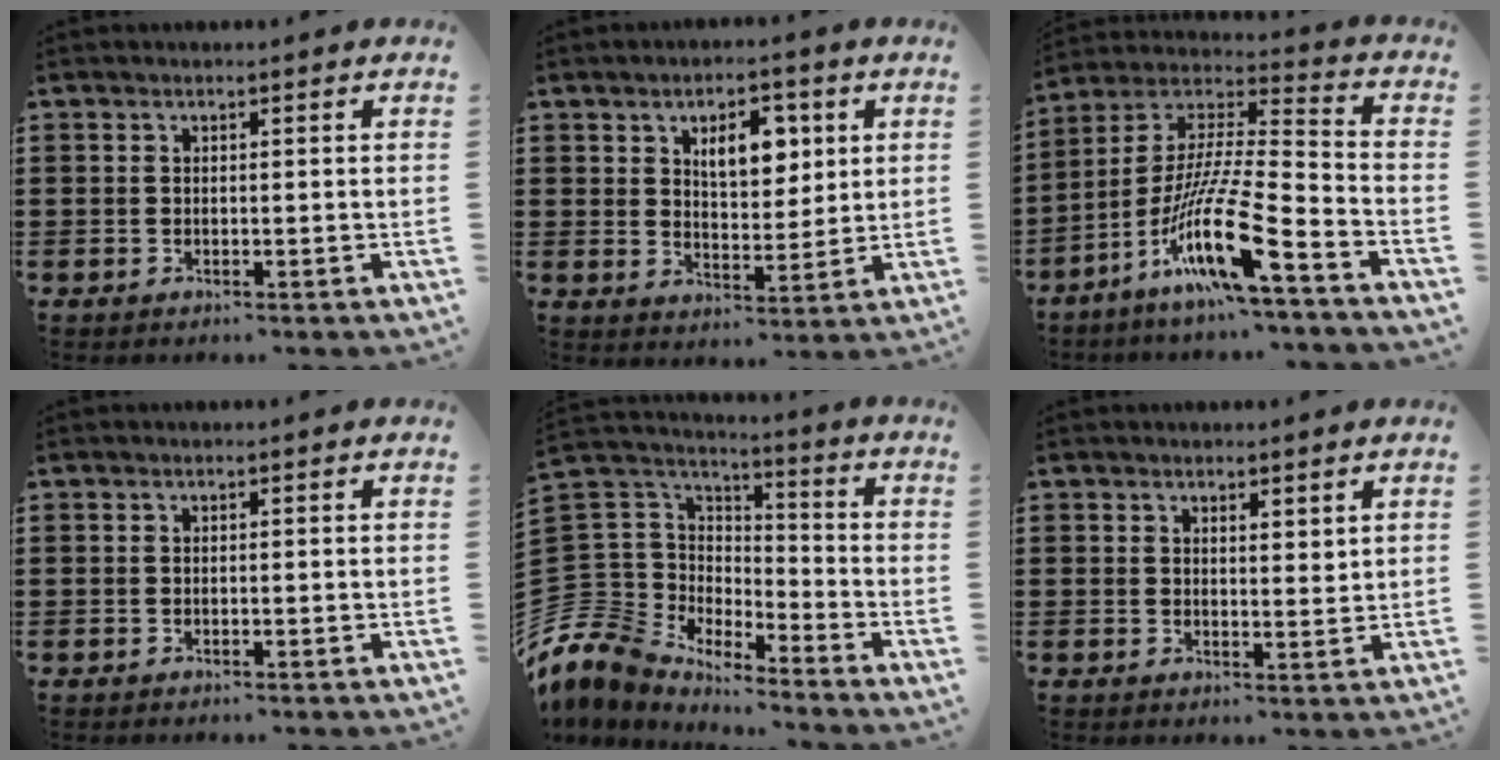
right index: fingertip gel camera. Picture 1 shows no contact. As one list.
[{"total": 6.8, "force": [2.8, 3.8, 4.8], "torque": [-0.076, 0.003, 0.041]}, {"total": 16.6, "force": [-10.1, 1.9, 13.1], "torque": [-0.270, 0.001, -0.188]}, {"total": 0.0}, {"total": 8.2, "force": [-5.3, 6.2, 0.9], "torque": [-0.082, -0.018, -0.109]}, {"total": 2.0, "force": [1.7, 0.8, 0.6], "torque": [-0.007, 0.002, 0.032]}]